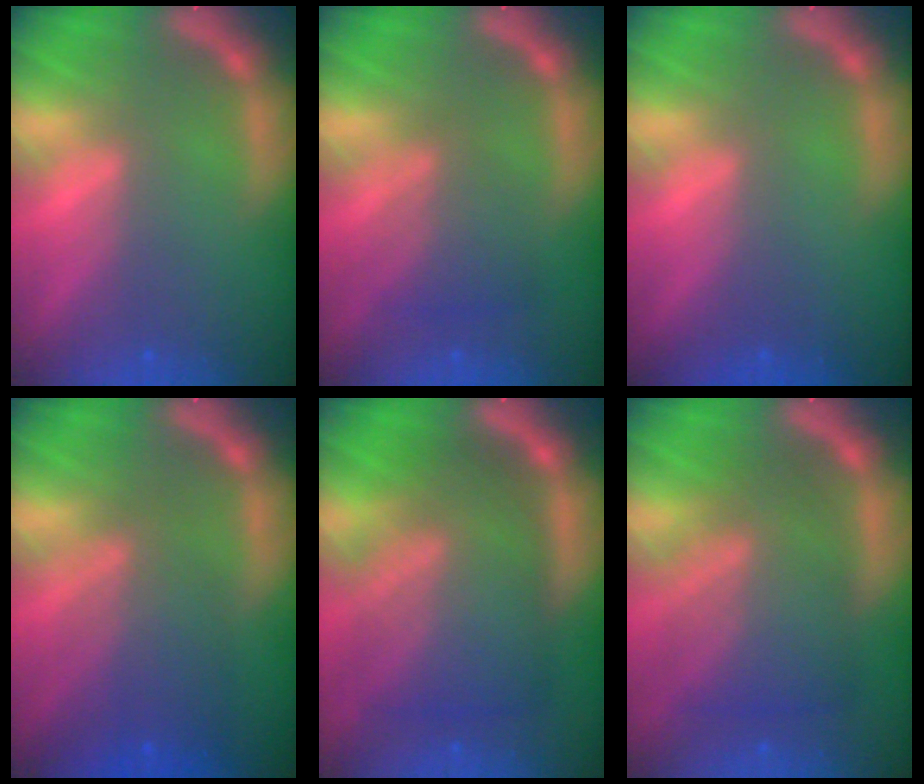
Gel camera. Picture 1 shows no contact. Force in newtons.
{"total": 3.5}
{"total": 0.0}
{"total": 6.0}
{"total": 10.0}
{"total": 8.1}